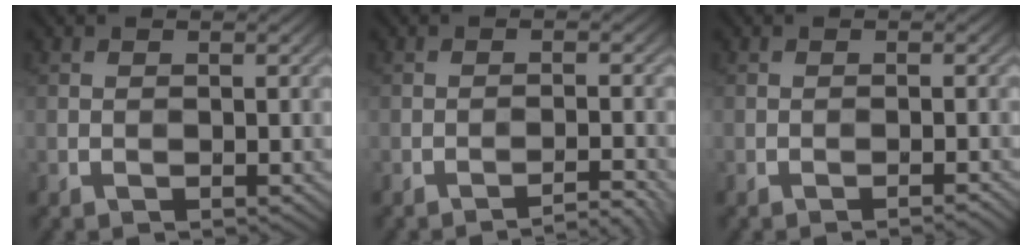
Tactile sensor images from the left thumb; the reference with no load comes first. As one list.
[{"total": 2.8, "force": [-2.3, 0.2, 1.5], "torque": [-0.019, 0.009, -0.043]}, {"total": 0.9, "force": [-0.7, 0.0, 0.6], "torque": [-0.005, 0.004, -0.018]}]